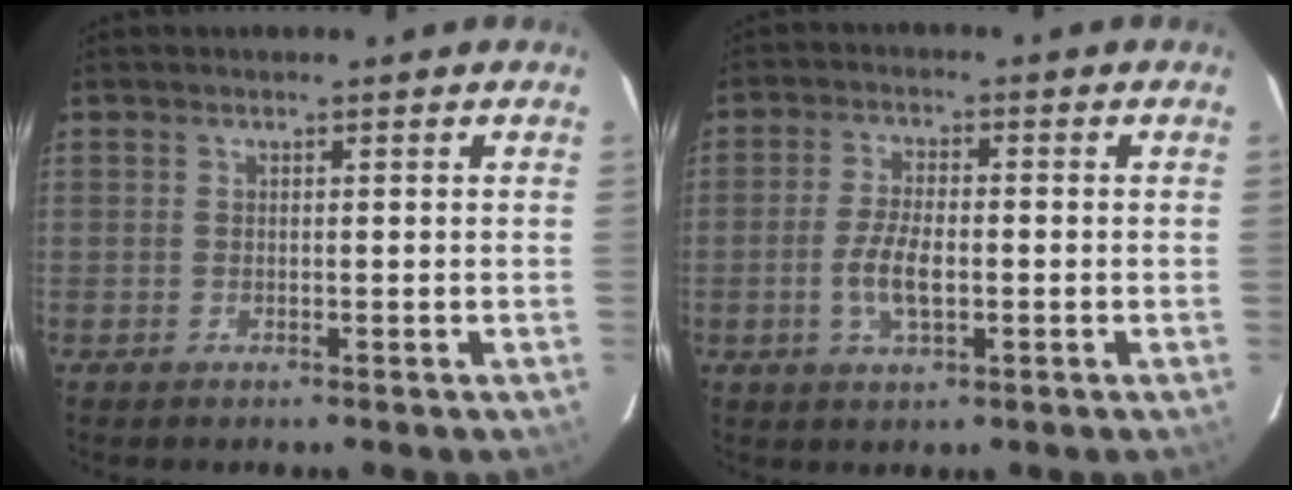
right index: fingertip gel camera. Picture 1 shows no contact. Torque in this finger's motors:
{"motor_torque": [0.23, -0.13, 0.33, 0.10]}